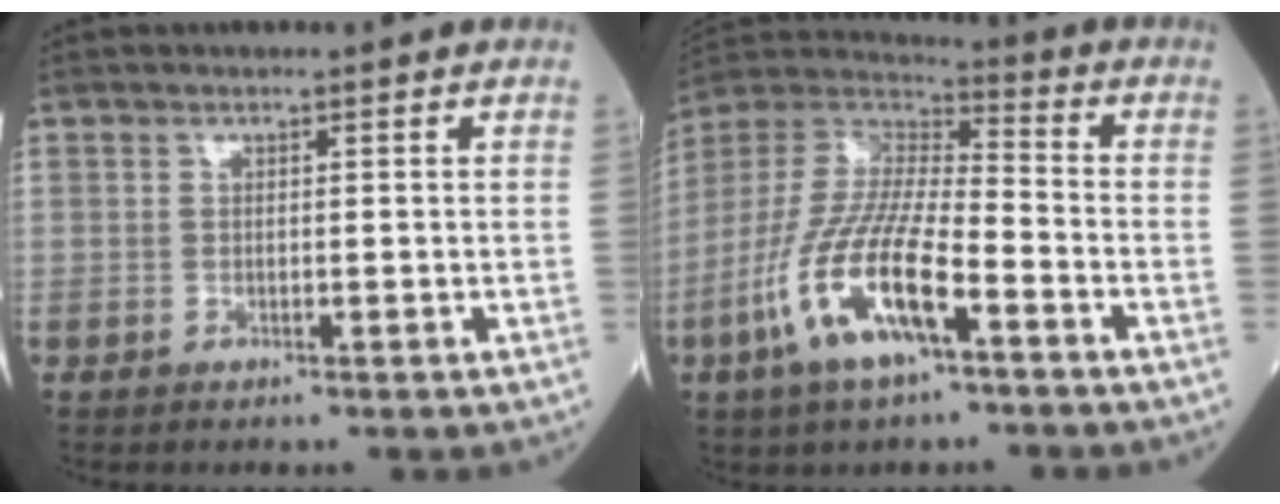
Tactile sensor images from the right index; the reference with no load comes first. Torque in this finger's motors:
{"motor_torque": [1.74, -0.40, 1.05, 0.21]}